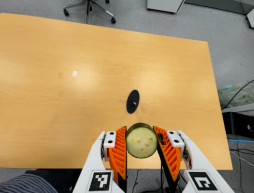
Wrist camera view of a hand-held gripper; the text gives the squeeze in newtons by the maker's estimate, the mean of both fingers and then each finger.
{"total": 8.6, "left": 7.5, "right": 9.7}